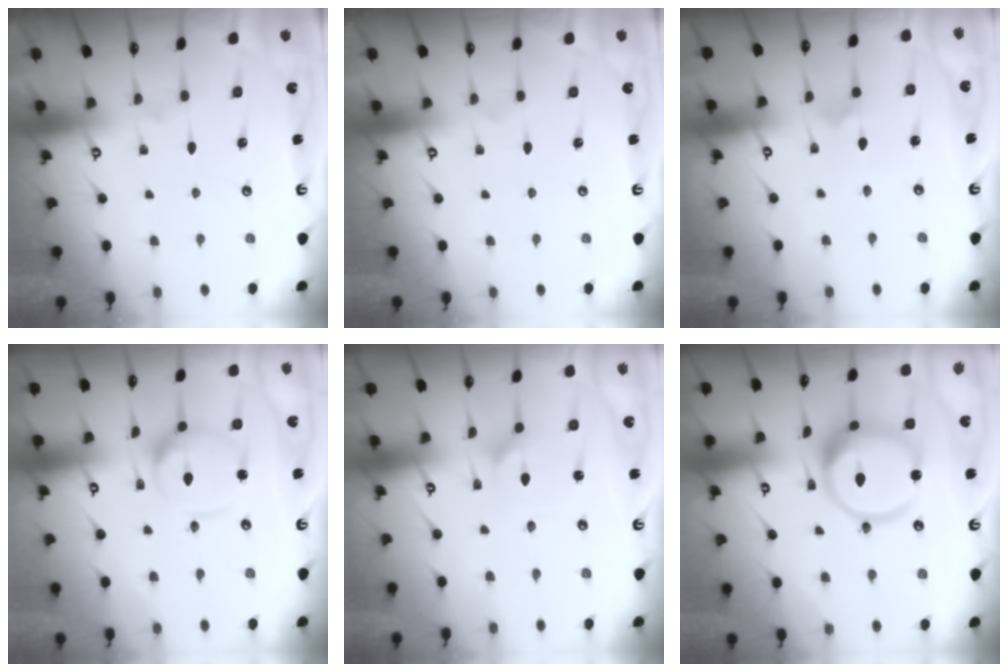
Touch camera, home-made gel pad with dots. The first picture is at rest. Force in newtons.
{"total": 0.0}
{"total": 3.3, "press": 3.3, "slide": 0.5}
{"total": 9.4, "press": 9.4, "slide": 0.8}
{"total": 2.6, "press": 2.6, "slide": 0.4}
{"total": 15.7, "press": 15.6, "slide": 1.6}